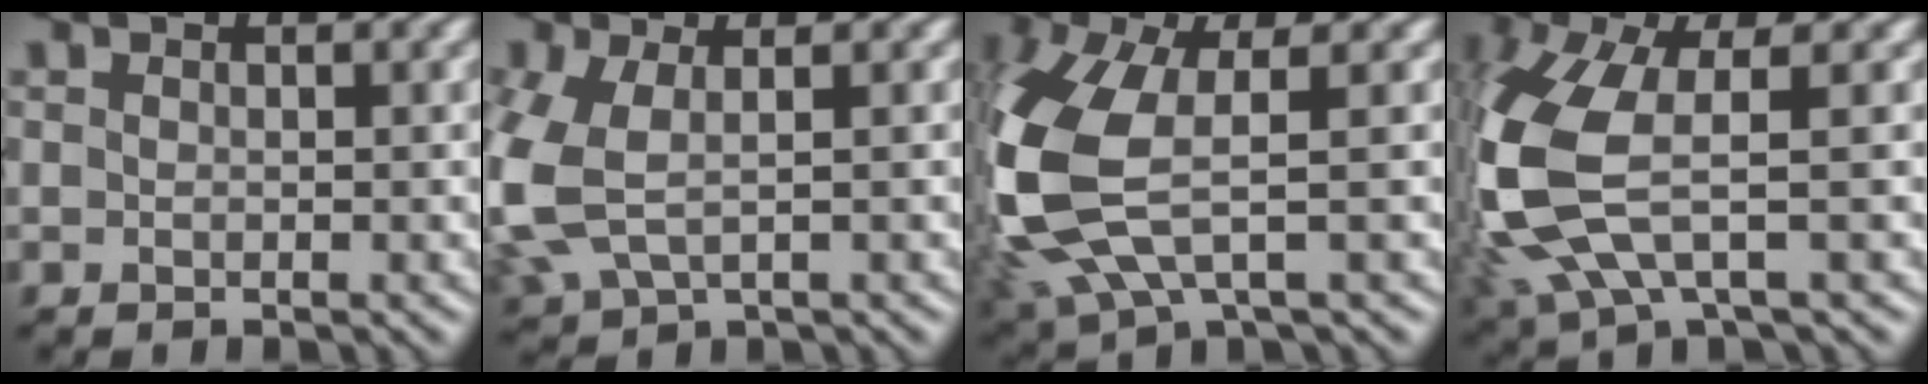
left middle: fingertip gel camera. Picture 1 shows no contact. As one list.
[{"total": 5.8, "force": [-0.3, 3.4, 4.7], "torque": [-0.141, -0.010, -0.001]}, {"total": 10.5, "force": [-0.5, 4.9, 9.3], "torque": [-0.261, -0.026, -0.007]}, {"total": 9.1, "force": [-0.5, 3.7, 8.3], "torque": [-0.231, -0.017, -0.012]}]